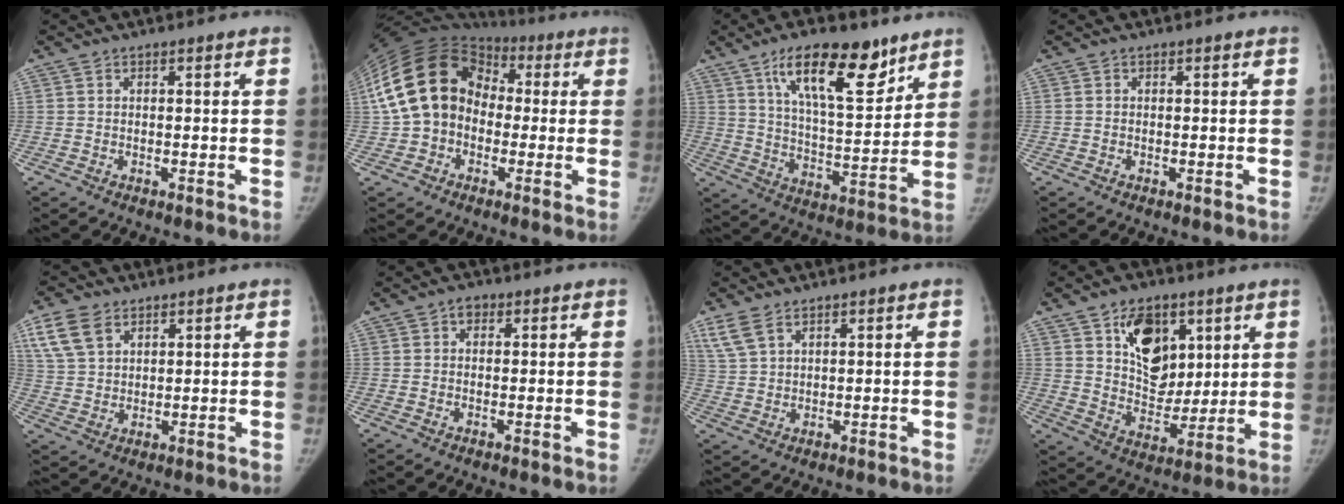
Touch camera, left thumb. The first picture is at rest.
{"total": 19.4, "force": [0.3, 15.4, 11.8], "torque": [-0.232, 0.048, -0.001]}
{"total": 15.6, "force": [10.0, 5.5, 10.6], "torque": [-0.141, -0.060, 0.174]}
{"total": 0.0}
{"total": 8.5, "force": [4.7, 5.2, 4.7], "torque": [-0.090, -0.005, 0.099]}
{"total": 1.6, "force": [0.6, 1.2, 0.8], "torque": [-0.002, 0.002, 0.004]}
{"total": 5.2, "force": [3.5, 2.3, 3.0], "torque": [-0.065, -0.002, 0.083]}
{"total": 14.0, "force": [6.4, 9.3, 8.2], "torque": [-0.084, -0.042, 0.118]}